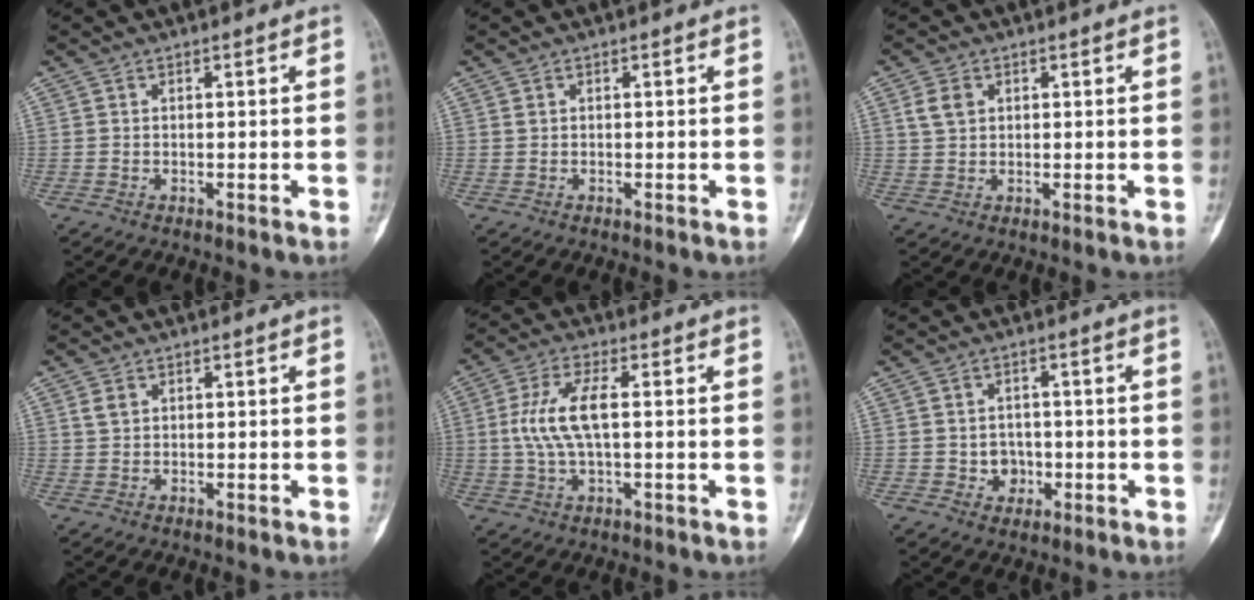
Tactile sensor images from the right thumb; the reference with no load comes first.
{"total": 0.5, "force": [0.3, 0.4, 0.2], "torque": [-0.002, 0.003, 0.006]}
{"total": 3.7, "force": [1.4, 2.7, 2.1], "torque": [-0.032, 0.002, 0.031]}
{"total": 2.0, "force": [0.9, 1.4, 1.1], "torque": [-0.018, 0.002, 0.020]}
{"total": 9.0, "force": [0.6, 3.4, 8.3], "torque": [-0.188, 0.012, 0.013]}
{"total": 3.6, "force": [-0.6, 3.3, 1.5], "torque": [0.002, 0.007, -0.005]}